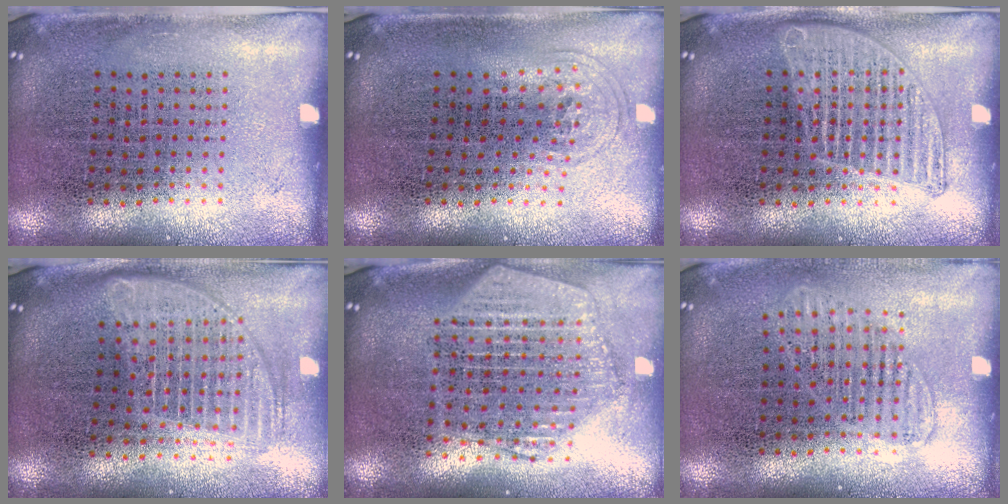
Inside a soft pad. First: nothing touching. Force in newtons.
{"total": 0.9, "press": 0.7, "slide": 0.6}
{"total": 2.1, "press": 2.1, "slide": 0.3}
{"total": 1.8, "press": 1.5, "slide": 1.0}
{"total": 2.4, "press": 2.1, "slide": 1.2}
{"total": 1.4, "press": 1.3, "slide": 0.6}